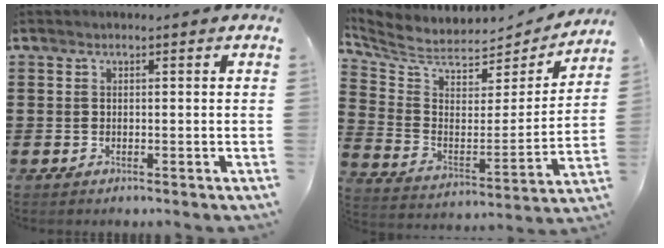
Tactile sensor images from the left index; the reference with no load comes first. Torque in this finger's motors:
{"motor_torque": [1.98, 0.16, 0.37, 0.11]}